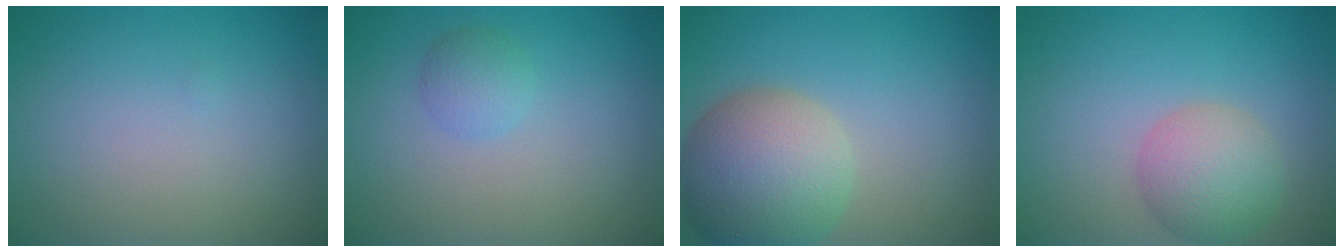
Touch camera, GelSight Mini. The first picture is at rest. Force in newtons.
{"total": 1.7, "press": 1.7, "slide": 0.1}
{"total": 8.6, "press": 8.5, "slide": 0.6}
{"total": 4.3, "press": 4.3, "slide": 0.3}